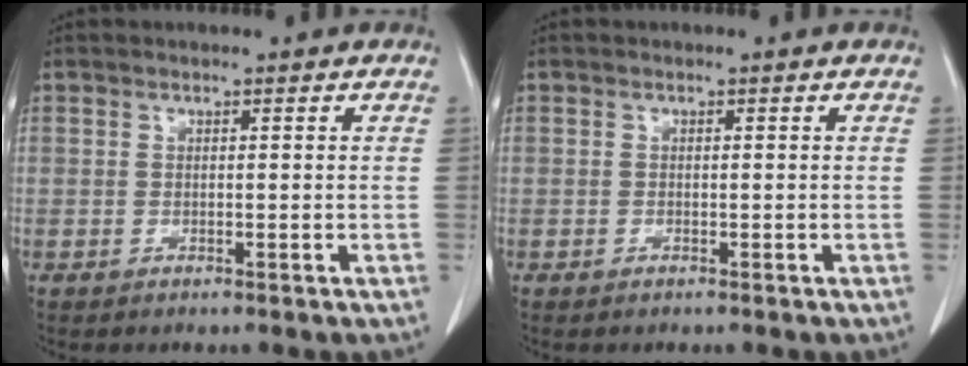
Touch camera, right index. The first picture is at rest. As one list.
[{"total": 0.0}]